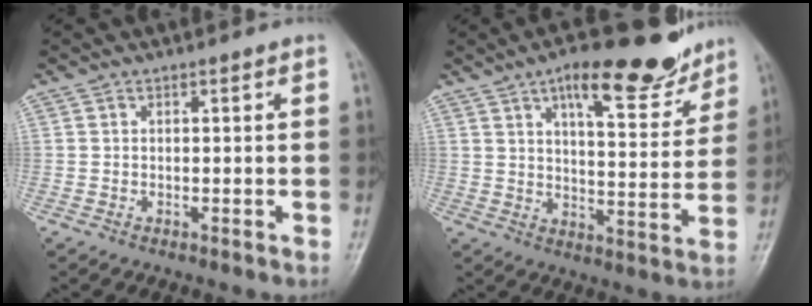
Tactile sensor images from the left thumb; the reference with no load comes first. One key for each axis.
{"total": 15.5, "fx": 10.4, "fy": 5.3, "fz": 10.2, "tx": -0.107, "ty": -0.046, "tz": 0.155}